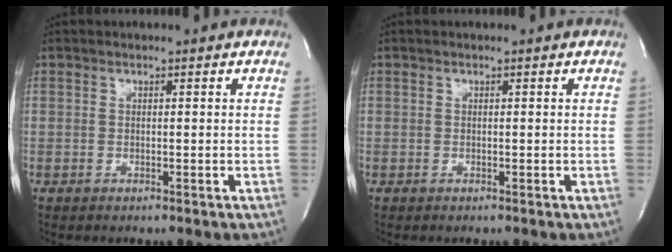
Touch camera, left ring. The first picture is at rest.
{"total": 0.0}